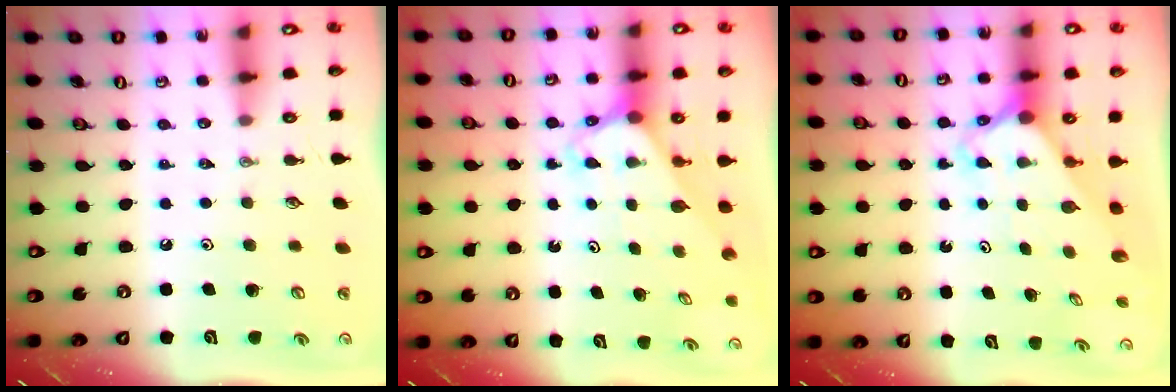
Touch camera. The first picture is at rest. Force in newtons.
{"total": 2.6, "press": 2.6, "slide": 0.2}
{"total": 2.5, "press": 2.5, "slide": 0.1}